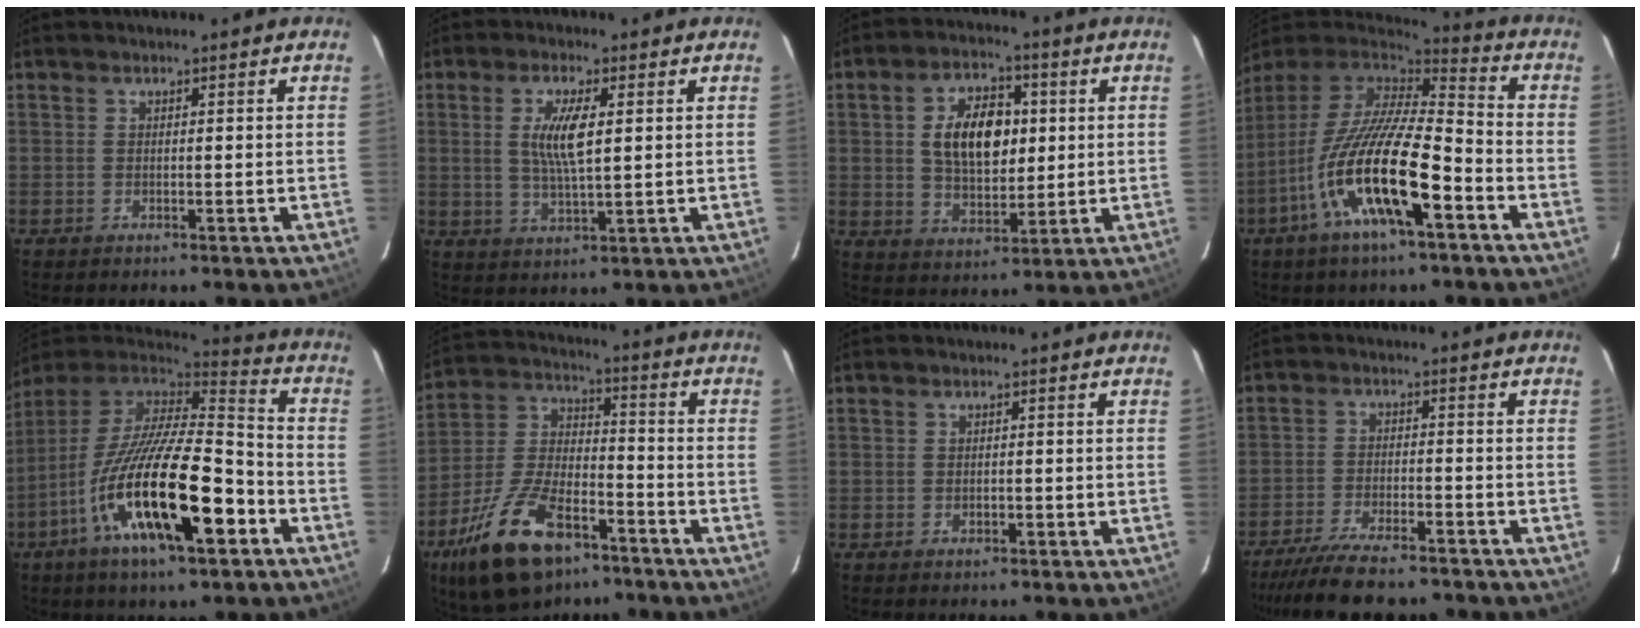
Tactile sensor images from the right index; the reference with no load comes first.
{"total": 7.0, "force": [1.4, 1.7, 6.7], "torque": [-0.129, -0.001, 0.028]}
{"total": 12.0, "force": [2.0, 7.0, 9.6], "torque": [-0.165, 0.019, 0.041]}
{"total": 21.0, "force": [-9.0, 5.5, 18.2], "torque": [-0.338, -0.036, -0.175]}
{"total": 24.5, "force": [-10.1, 7.1, 21.2], "torque": [-0.380, -0.038, -0.181]}
{"total": 19.6, "force": [-11.6, 9.1, 12.8], "torque": [-0.265, -0.007, -0.204]}
{"total": 1.2, "force": [-0.3, 1.0, 0.6], "torque": [-0.009, 0.001, -0.005]}
{"total": 13.1, "force": [-11.1, 3.0, 6.4], "torque": [-0.142, -0.023, -0.181]}